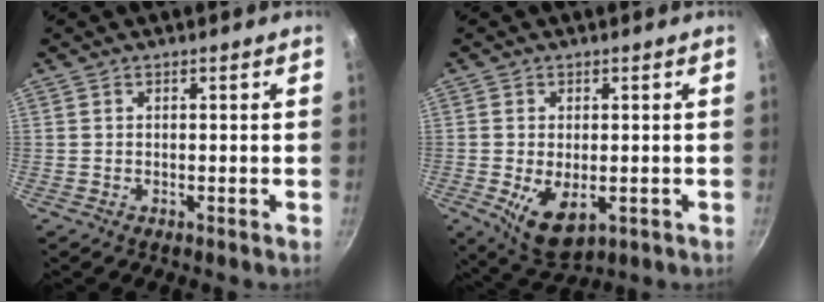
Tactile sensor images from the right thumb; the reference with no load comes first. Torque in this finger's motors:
{"motor_torque": [-0.18, 0.46, 0.42, 0.82, 0.07]}